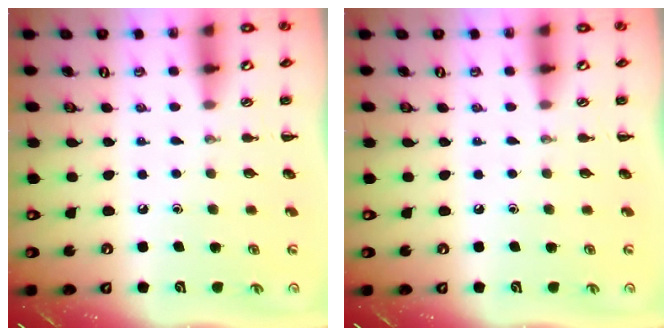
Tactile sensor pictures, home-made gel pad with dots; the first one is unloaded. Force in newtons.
{"total": 0.0}